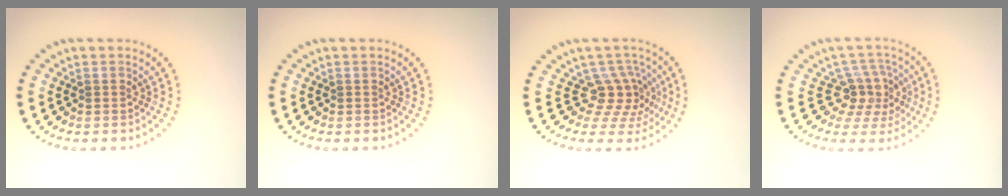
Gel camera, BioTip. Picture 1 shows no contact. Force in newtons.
{"total": 0.0}
{"total": 3.6, "press": 2.6, "slide": 2.5}
{"total": 3.7, "press": 2.7, "slide": 2.5}